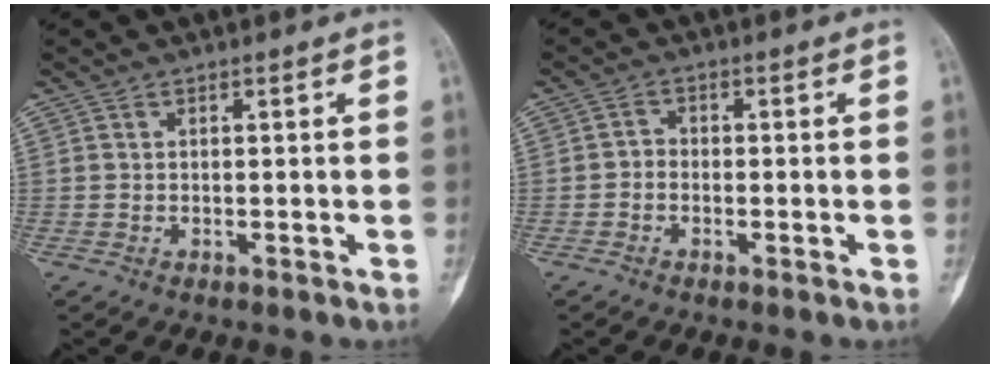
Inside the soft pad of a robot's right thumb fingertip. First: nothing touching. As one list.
[{"total": 1.9, "force": [-0.6, 1.5, 0.8], "torque": [-0.003, 0.007, -0.019]}]